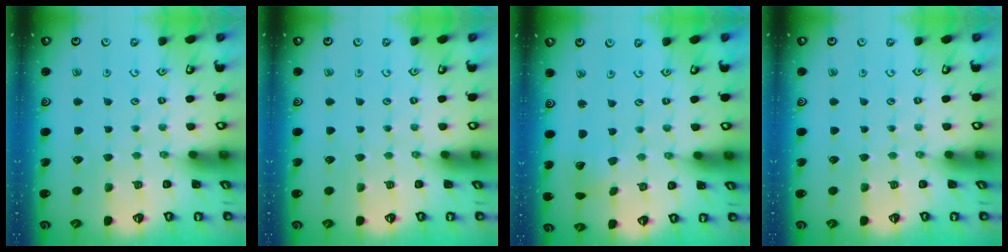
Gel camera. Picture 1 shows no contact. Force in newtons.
{"total": 0.0}
{"total": 3.0, "press": 3.0, "slide": 0.4}
{"total": 0.0}